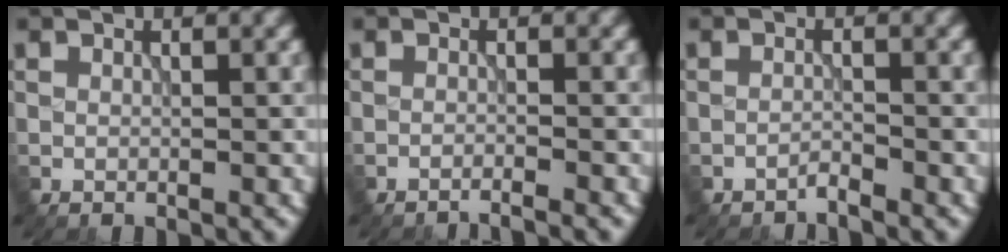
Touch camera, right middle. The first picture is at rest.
{"total": 2.0, "force": [-1.8, 0.1, 0.9], "torque": [-0.002, 0.000, -0.040]}
{"total": 1.0, "force": [-1.0, 0.0, 0.2], "torque": [-0.002, 0.005, -0.023]}